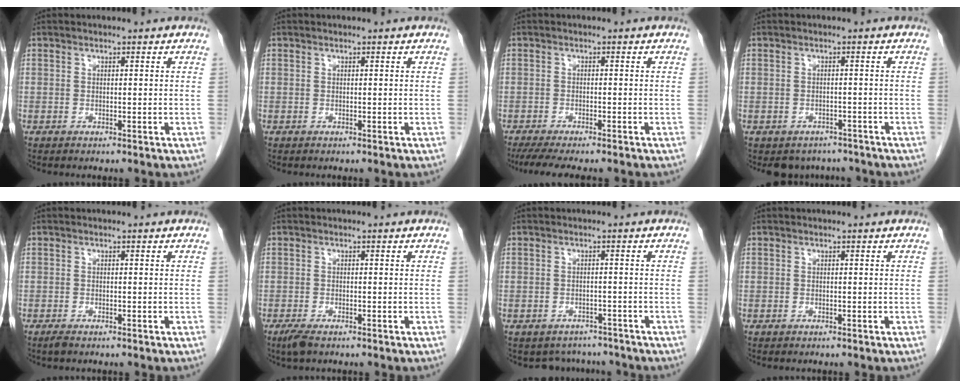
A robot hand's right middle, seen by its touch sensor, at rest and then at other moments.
{"total": 0.0}
{"total": 8.4, "force": [-6.9, 1.1, 4.5], "torque": [-0.064, -0.013, -0.105]}
{"total": 4.6, "force": [-4.0, 2.4, 0.1], "torque": [0.007, 0.007, -0.049]}
{"total": 0.8, "force": [-0.7, 0.2, 0.5], "torque": [-0.016, -0.003, -0.012]}
{"total": 2.2, "force": [-1.5, 0.6, 1.5], "torque": [-0.037, -0.007, -0.028]}
{"total": 5.4, "force": [-4.8, 2.5, -0.3], "torque": [0.011, 0.014, -0.057]}
{"total": 0.0}